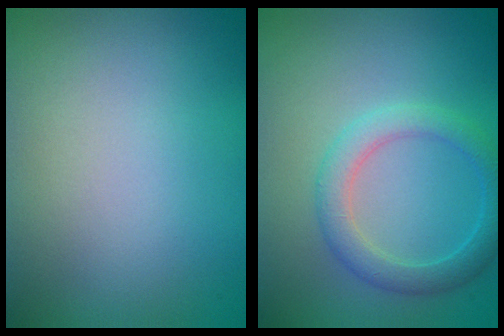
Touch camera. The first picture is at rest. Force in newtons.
{"total": 3.0, "press": 3.0, "slide": 0.2}